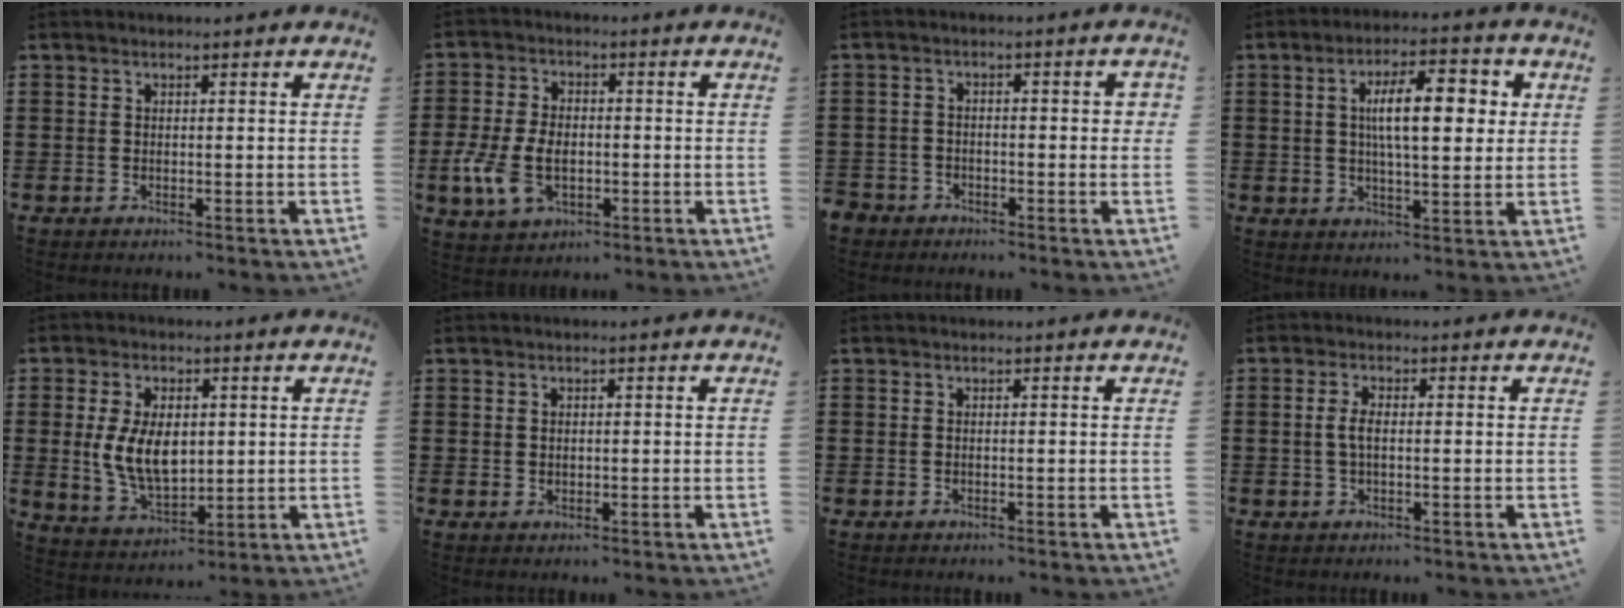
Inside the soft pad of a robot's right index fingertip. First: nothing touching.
{"total": 7.9, "force": [-2.0, 5.0, 5.7], "torque": [-0.141, 0.001, -0.041]}
{"total": 2.7, "force": [-2.2, 1.4, 0.6], "torque": [-0.014, 0.006, -0.049]}
{"total": 10.2, "force": [2.2, 3.6, 9.3], "torque": [-0.155, 0.006, 0.030]}
{"total": 8.6, "force": [0.9, 5.9, 6.2], "torque": [-0.139, 0.007, 0.014]}
{"total": 0.9, "force": [0.4, 0.7, 0.4], "torque": [-0.009, 0.004, 0.007]}
{"total": 0.0}
{"total": 2.8, "force": [0.0, 1.1, 2.5], "torque": [-0.063, -0.001, -0.008]}